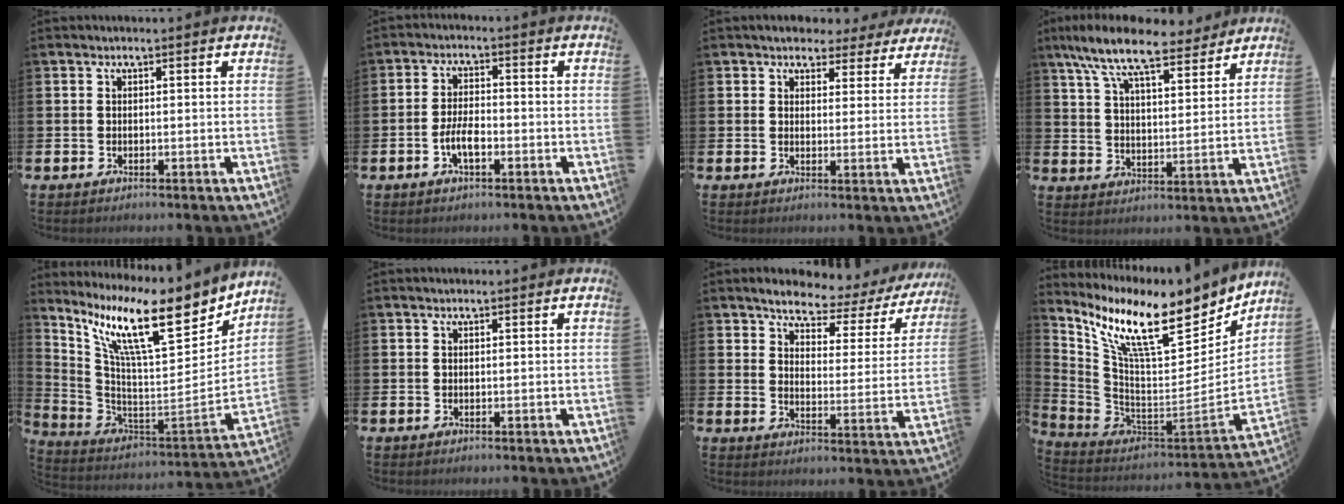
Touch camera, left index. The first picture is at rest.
{"total": 3.7, "force": [-1.3, 1.6, 3.1], "torque": [-0.059, 0.005, -0.027]}
{"total": 4.3, "force": [3.8, 1.9, 0.4], "torque": [-0.004, -0.026, 0.063]}
{"total": 10.4, "force": [8.9, 2.6, 4.7], "torque": [-0.110, -0.048, 0.153]}
{"total": 14.2, "force": [9.1, 3.6, 10.3], "torque": [-0.202, -0.051, 0.149]}
{"total": 0.0}
{"total": 4.9, "force": [4.4, 1.5, 1.5], "torque": [-0.048, -0.035, 0.064]}
{"total": 12.4, "force": [8.4, 3.9, 8.2], "torque": [-0.172, -0.060, 0.142]}